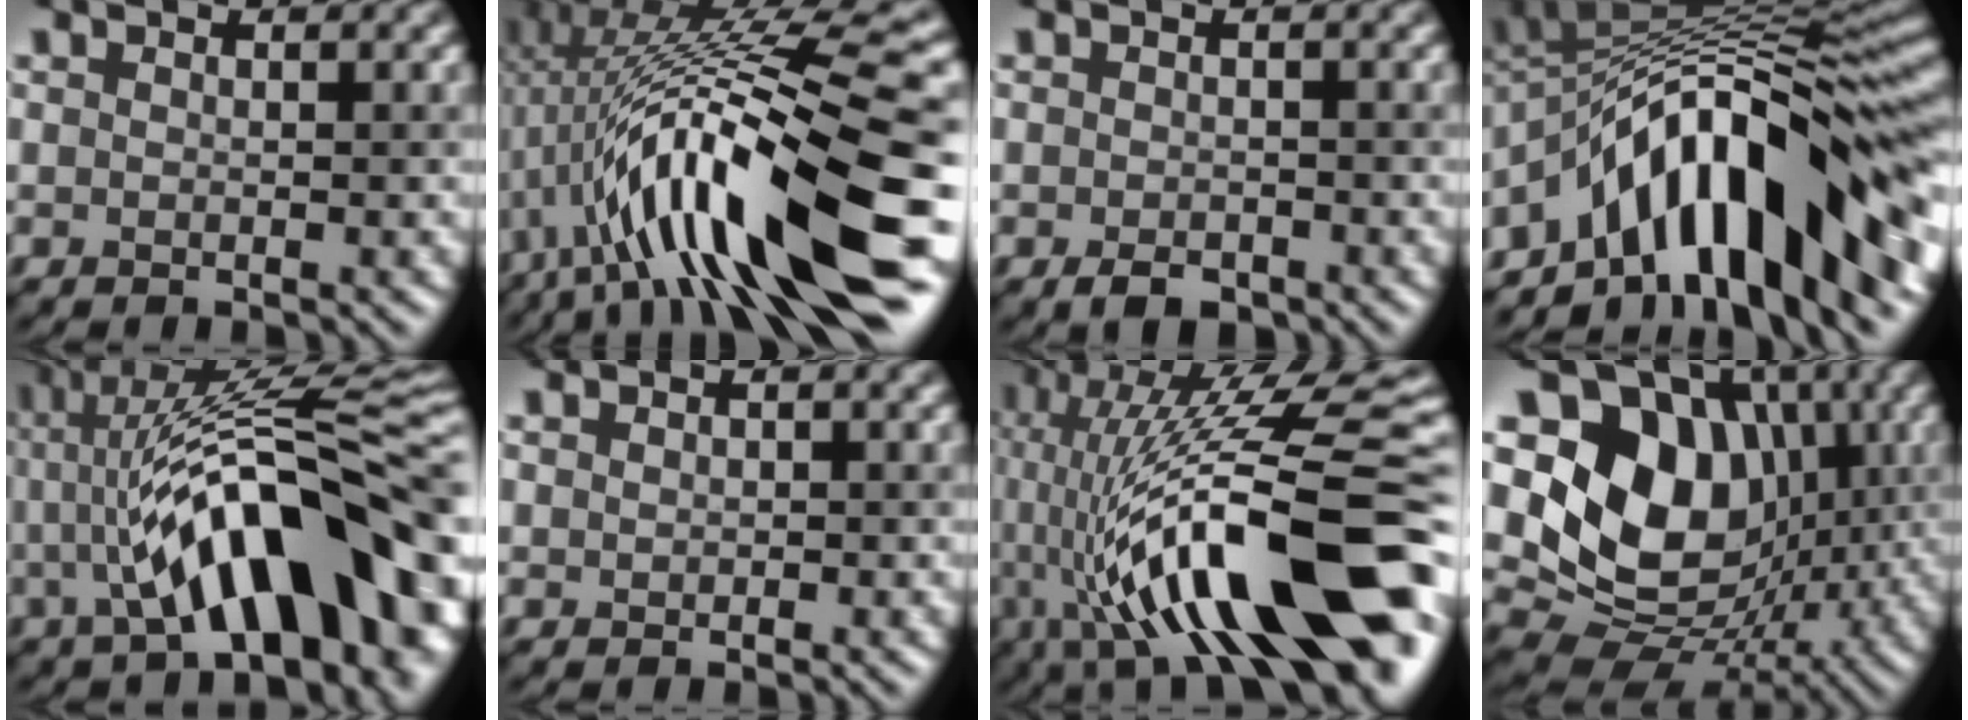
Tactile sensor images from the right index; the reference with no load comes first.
{"total": 13.7, "force": [-1.5, 3.2, 13.3], "torque": [-0.218, 0.017, -0.018]}
{"total": 2.2, "force": [-1.3, 1.2, 1.3], "torque": [-0.024, -0.004, -0.024]}
{"total": 13.5, "force": [-4.9, 5.5, 11.3], "torque": [-0.159, 0.024, -0.089]}
{"total": 13.9, "force": [-1.0, 4.1, 13.2], "torque": [-0.179, 0.027, -0.018]}
{"total": 0.6, "force": [0.3, 0.6, 0.0], "torque": [0.002, -0.001, 0.004]}
{"total": 18.0, "force": [-2.6, 6.1, 16.7], "torque": [-0.282, 0.036, -0.047]}
{"total": 13.5, "force": [2.1, 10.5, 8.2], "torque": [-0.133, -0.004, 0.026]}